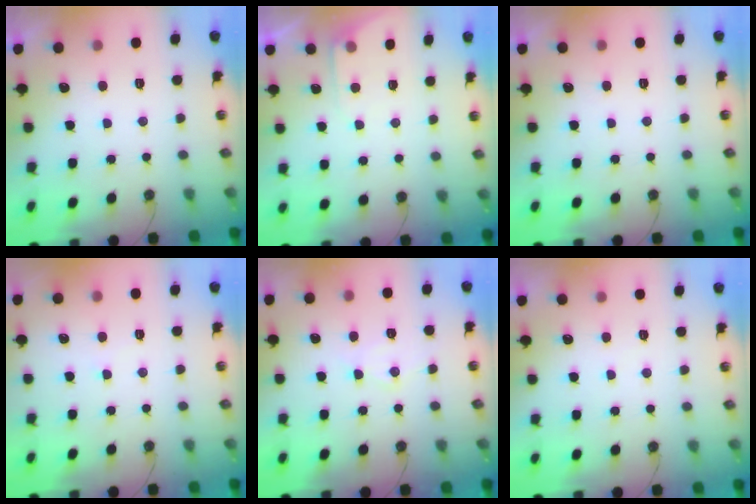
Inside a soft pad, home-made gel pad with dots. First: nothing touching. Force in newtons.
{"total": 4.5, "press": 4.4, "slide": 0.6}
{"total": 0.0}
{"total": 6.1, "press": 6.1, "slide": 0.5}
{"total": 7.3, "press": 7.3, "slide": 0.6}
{"total": 2.9, "press": 2.9, "slide": 0.4}